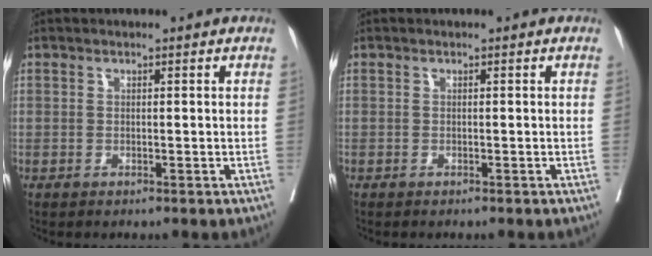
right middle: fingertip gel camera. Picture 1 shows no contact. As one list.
[{"total": 0.8, "force": [-0.7, 0.1, 0.3], "torque": [0.000, 0.000, -0.009]}]